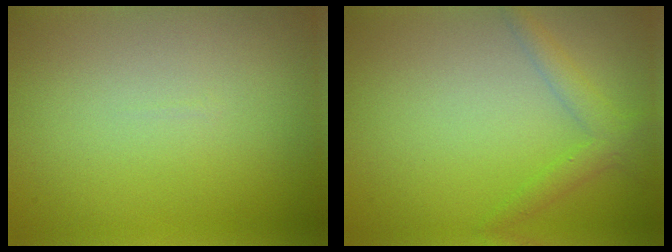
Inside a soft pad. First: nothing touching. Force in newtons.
{"total": 2.3, "press": 2.3, "slide": 0.2}